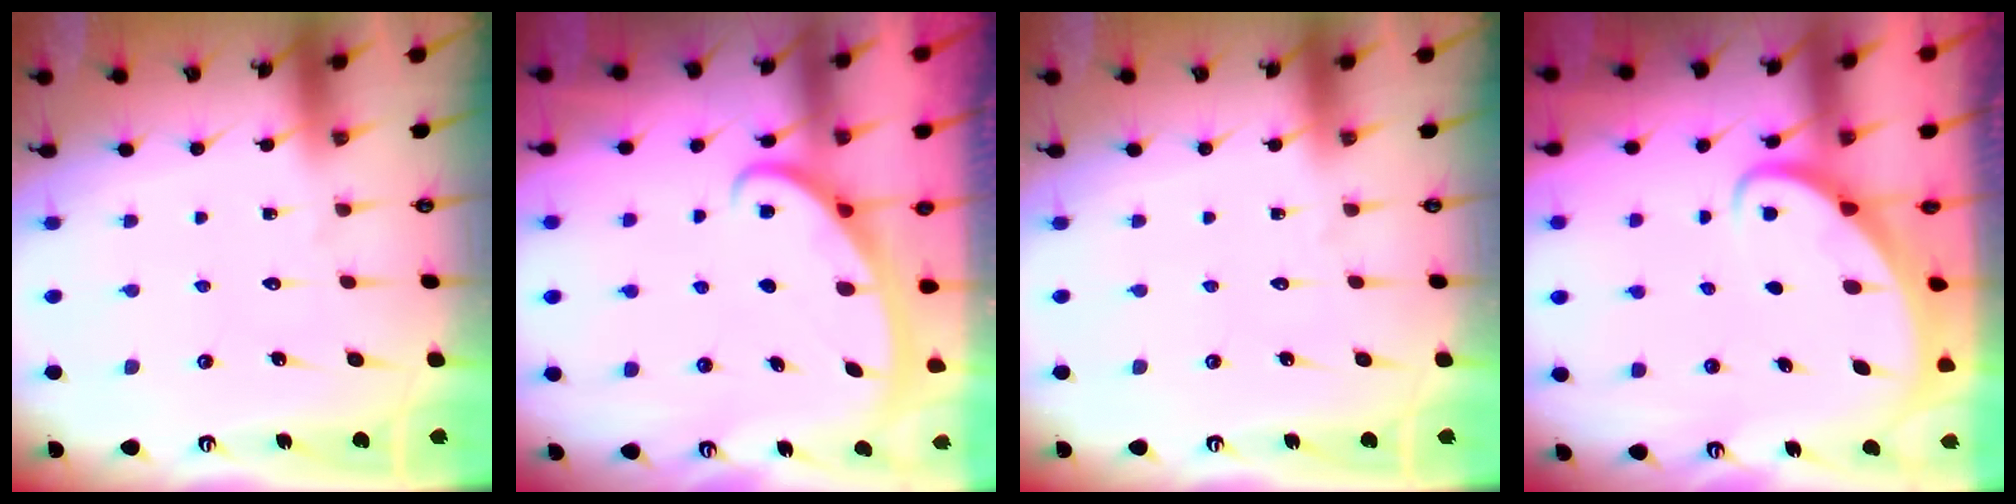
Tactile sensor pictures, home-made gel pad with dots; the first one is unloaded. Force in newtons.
{"total": 2.6, "press": 2.6, "slide": 0.4}
{"total": 0.0}
{"total": 2.4, "press": 2.4, "slide": 0.2}